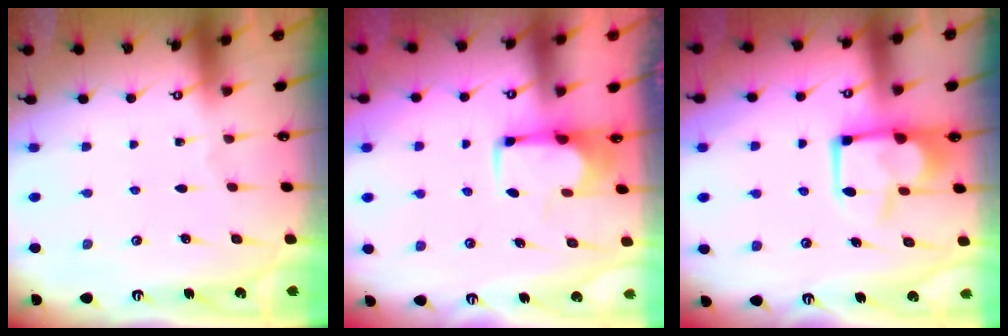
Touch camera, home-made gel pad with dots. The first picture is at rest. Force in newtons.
{"total": 1.8, "press": 1.6, "slide": 0.8}
{"total": 5.6, "press": 5.5, "slide": 0.8}